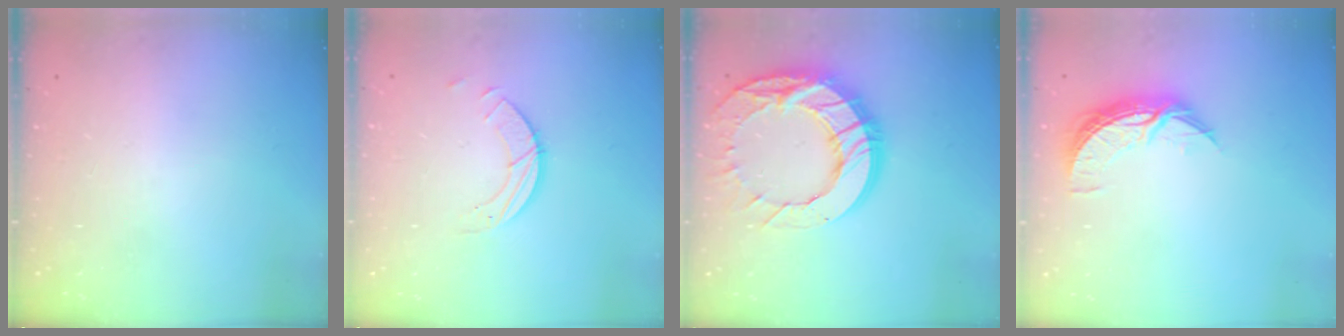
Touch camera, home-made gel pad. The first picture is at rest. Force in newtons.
{"total": 3.2, "press": 3.2, "slide": 0.3}
{"total": 20.9, "press": 20.8, "slide": 1.9}
{"total": 8.2, "press": 8.2, "slide": 0.4}